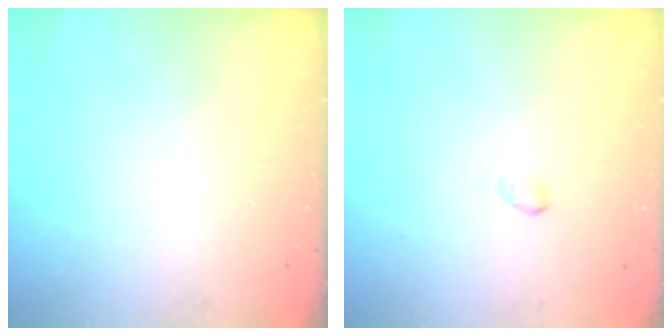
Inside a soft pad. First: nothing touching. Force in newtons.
{"total": 2.7, "press": 2.6, "slide": 0.5}